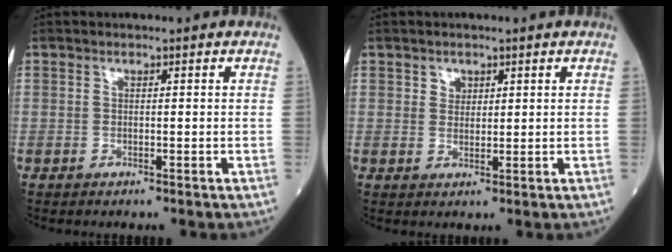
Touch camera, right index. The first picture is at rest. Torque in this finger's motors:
{"motor_torque": [-0.04, 0.03, 0.02, 0.01]}